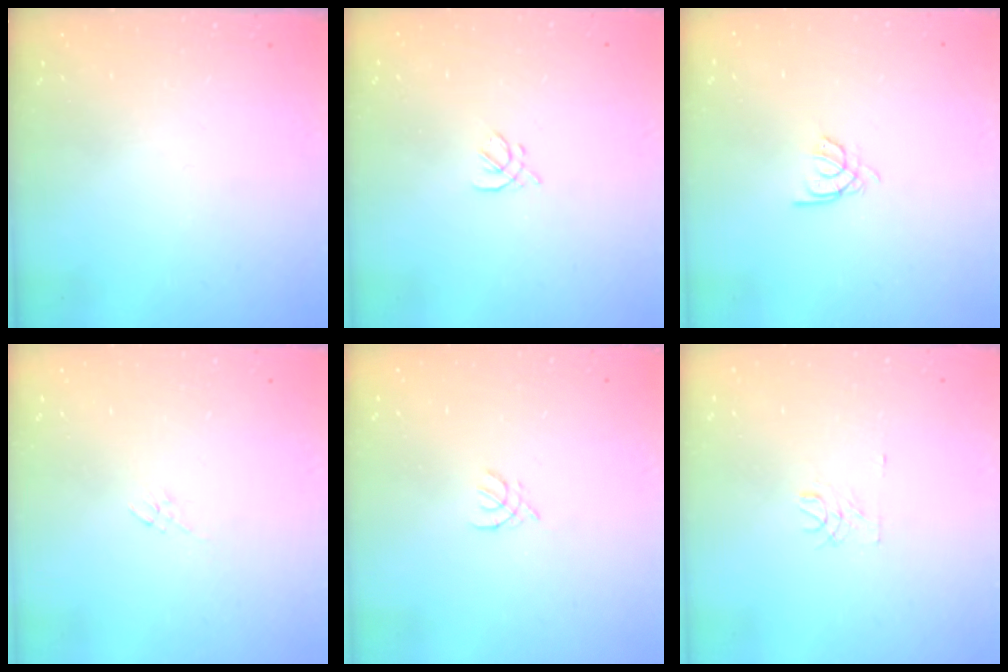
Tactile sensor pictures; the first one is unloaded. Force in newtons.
{"total": 2.1, "press": 2.0, "slide": 0.7}
{"total": 2.4, "press": 2.4, "slide": 0.4}
{"total": 2.7, "press": 2.5, "slide": 0.9}
{"total": 1.8, "press": 1.8, "slide": 0.4}
{"total": 3.5, "press": 3.5, "slide": 0.3}